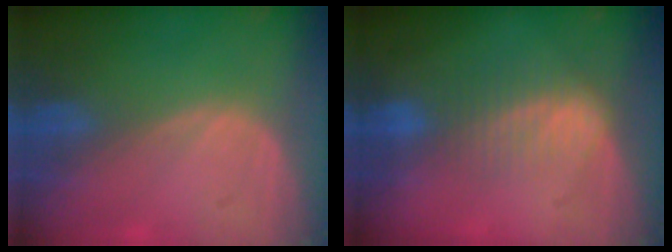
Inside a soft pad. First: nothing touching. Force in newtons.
{"total": 7.2, "press": 6.1, "slide": 3.8}